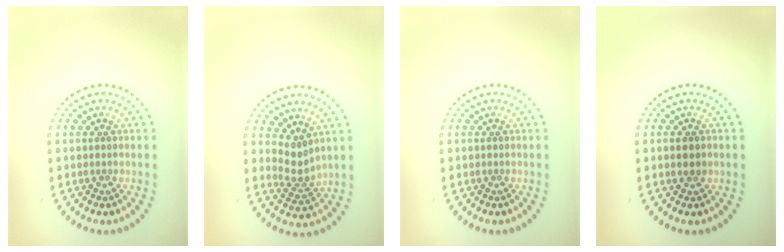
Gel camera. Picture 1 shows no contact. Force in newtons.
{"total": 2.1, "press": 1.4, "slide": 1.6}
{"total": 0.0}
{"total": 1.6, "press": 1.6, "slide": 0.1}